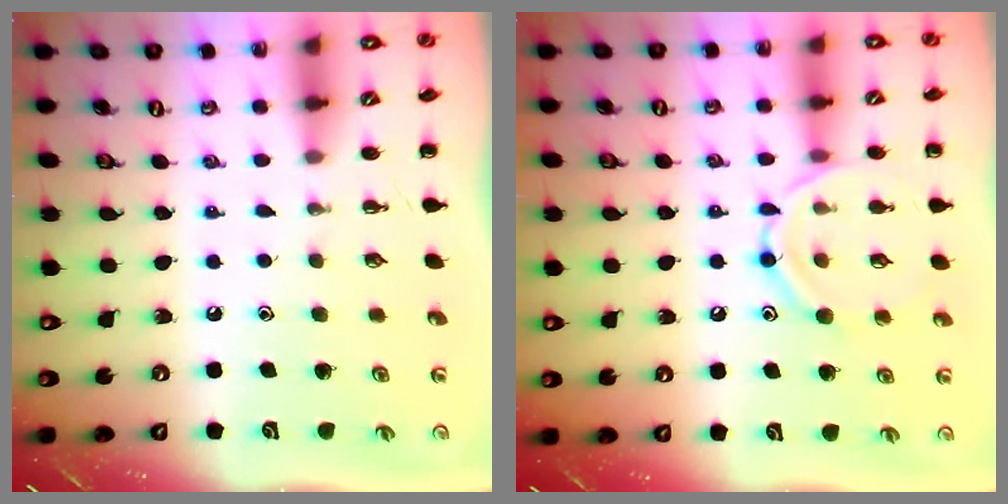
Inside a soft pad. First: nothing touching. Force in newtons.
{"total": 11.5, "press": 11.4, "slide": 1.1}